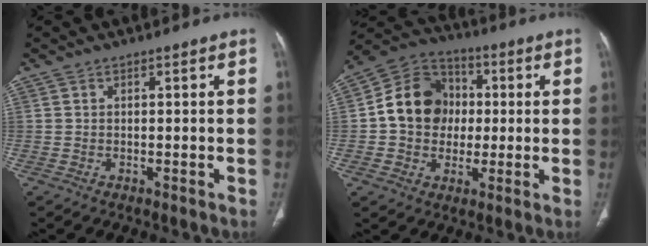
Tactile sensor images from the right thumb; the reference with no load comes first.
{"total": 13.8, "force": [0.5, 11.8, 7.1], "torque": [-0.089, 0.026, 0.000]}